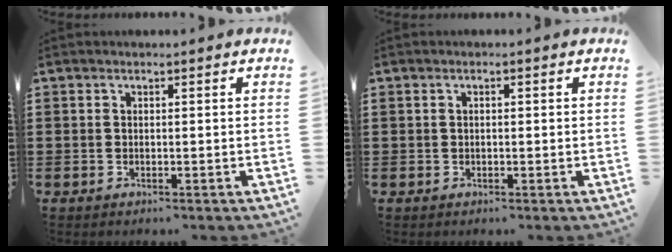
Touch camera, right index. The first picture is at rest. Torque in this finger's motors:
{"motor_torque": [0.52, 0.34, 0.09, -0.01]}